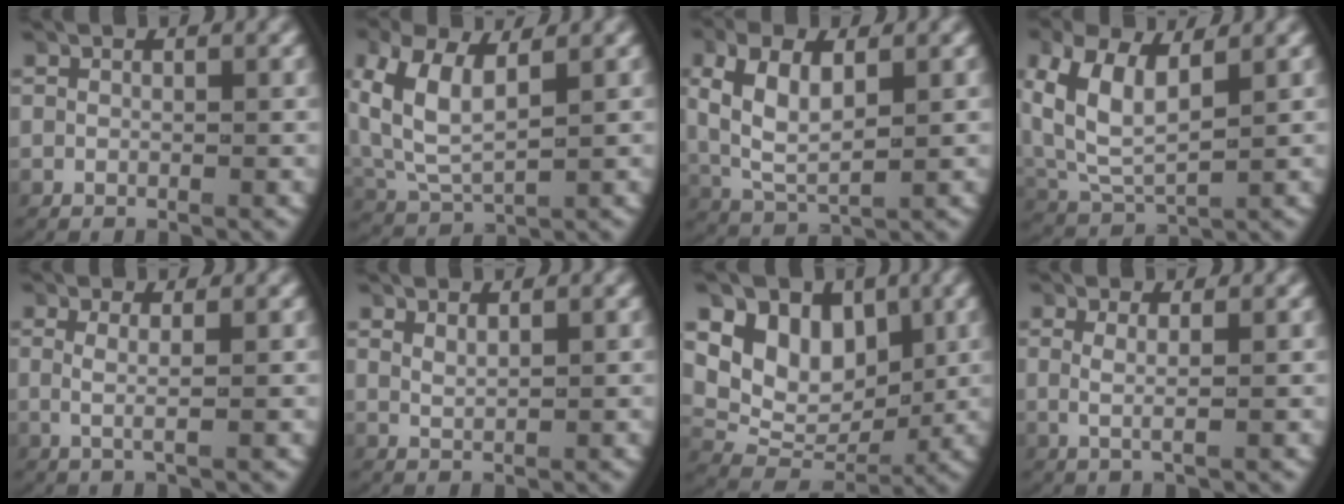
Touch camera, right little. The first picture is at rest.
{"total": 6.3, "force": [1.4, 4.5, 4.2], "torque": [-0.125, -0.020, 0.040]}
{"total": 6.1, "force": [0.8, 4.1, 4.5], "torque": [-0.122, -0.018, 0.030]}
{"total": 7.2, "force": [1.7, 5.3, 4.6], "torque": [-0.133, -0.019, 0.039]}
{"total": 2.0, "force": [0.3, 0.1, 1.9], "torque": [-0.047, -0.008, 0.013]}
{"total": 1.2, "force": [1.1, -0.3, 0.4], "torque": [-0.016, -0.006, 0.030]}
{"total": 10.5, "force": [1.6, 8.4, 6.1], "torque": [-0.118, -0.020, 0.029]}
{"total": 1.8, "force": [0.4, 0.1, 1.7], "torque": [-0.046, -0.010, 0.015]}